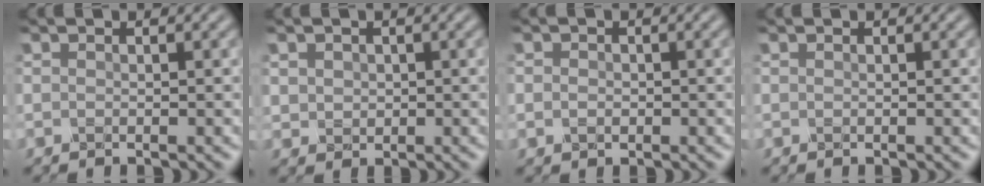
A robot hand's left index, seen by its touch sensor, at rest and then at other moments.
{"total": 1.5, "force": [0.4, 1.3, 0.5], "torque": [-0.009, -0.005, 0.011]}
{"total": 1.2, "force": [-0.2, 1.0, 0.6], "torque": [-0.010, -0.002, -0.006]}
{"total": 0.0}